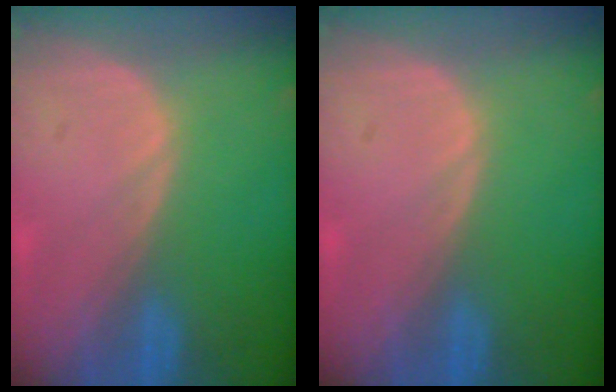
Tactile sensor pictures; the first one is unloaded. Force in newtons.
{"total": 0.0}